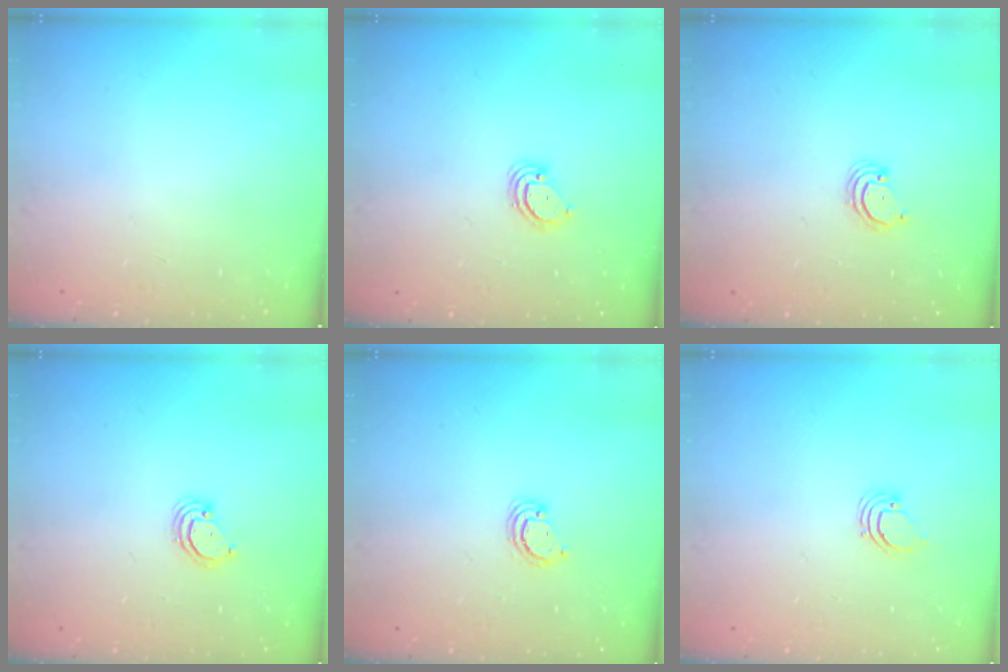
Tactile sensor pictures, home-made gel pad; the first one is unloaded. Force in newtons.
{"total": 3.6, "press": 3.6, "slide": 0.2}
{"total": 2.8, "press": 2.8, "slide": 0.2}
{"total": 3.1, "press": 3.1, "slide": 0.2}
{"total": 2.6, "press": 2.6, "slide": 0.3}
{"total": 1.9, "press": 1.9, "slide": 0.1}